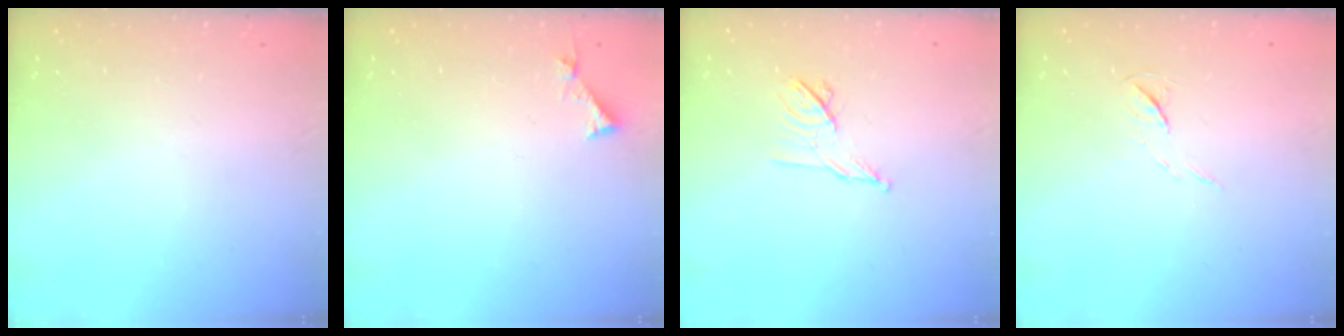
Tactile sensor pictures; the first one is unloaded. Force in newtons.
{"total": 3.1, "press": 3.1, "slide": 0.3}
{"total": 8.1, "press": 8.0, "slide": 1.3}
{"total": 4.6, "press": 4.6, "slide": 0.6}